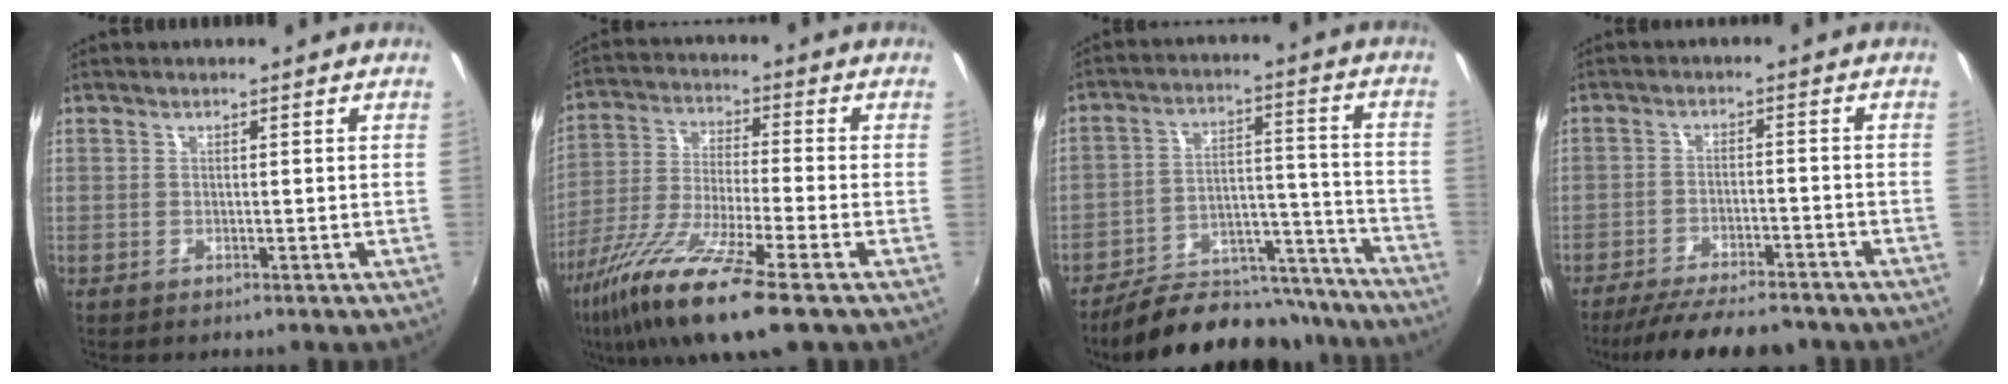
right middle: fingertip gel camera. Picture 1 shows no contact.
{"total": 16.3, "force": [-9.8, 1.8, 12.9], "torque": [-0.266, -0.044, -0.184]}
{"total": 21.3, "force": [-18.7, 7.7, 6.8], "torque": [-0.115, 0.045, -0.241]}
{"total": 14.8, "force": [-12.6, 3.4, 6.9], "torque": [-0.141, -0.023, -0.186]}